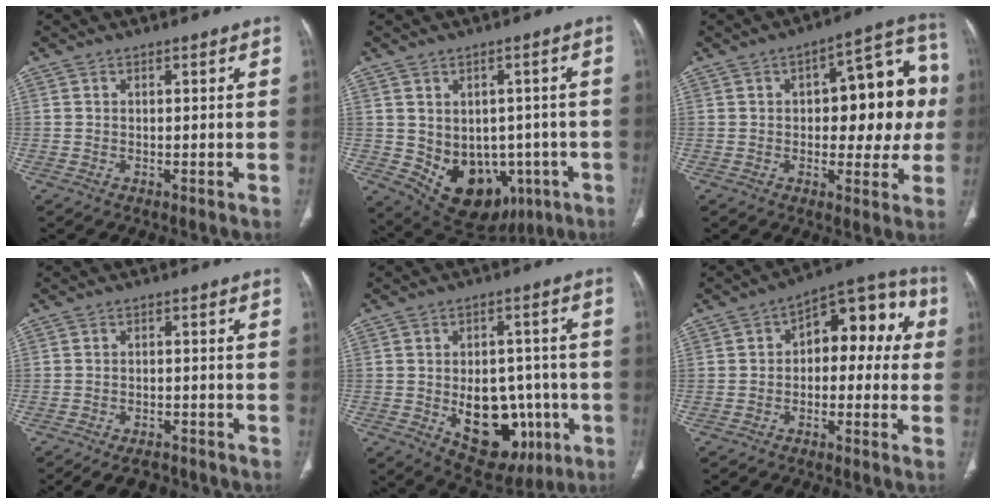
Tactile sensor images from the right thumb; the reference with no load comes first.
{"total": 14.5, "force": [-4.1, 10.9, 8.7], "torque": [-0.093, 0.018, -0.028]}
{"total": 17.2, "force": [1.1, 8.5, 14.8], "torque": [-0.136, 0.035, 0.014]}
{"total": 7.1, "force": [-5.9, 3.1, 2.5], "torque": [-0.029, 0.022, -0.080]}
{"total": 16.6, "force": [-4.5, 10.8, 11.8], "torque": [-0.119, 0.023, -0.043]}
{"total": 12.4, "force": [0.5, 7.6, 9.8], "torque": [-0.080, 0.054, -0.008]}